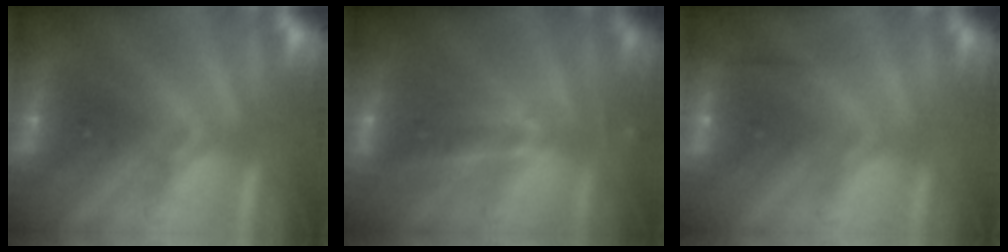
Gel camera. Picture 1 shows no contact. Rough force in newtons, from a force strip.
{"total": 2.4}
{"total": 2.2}